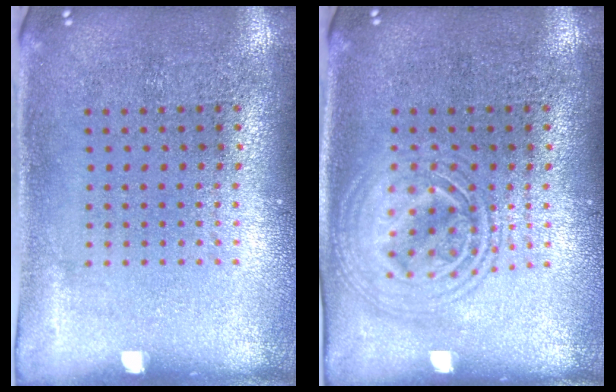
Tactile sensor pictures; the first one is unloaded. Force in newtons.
{"total": 1.9, "press": 1.9, "slide": 0.3}